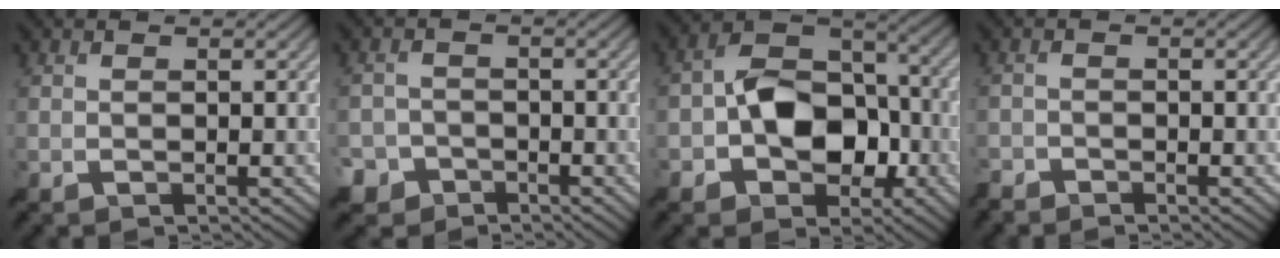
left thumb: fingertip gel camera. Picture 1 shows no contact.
{"total": 4.6, "force": [-3.1, 3.3, 0.8], "torque": [-0.009, -0.003, -0.064]}
{"total": 10.1, "force": [-2.6, 7.0, 6.8], "torque": [-0.119, 0.009, -0.063]}
{"total": 1.7, "force": [-1.6, 0.5, 0.1], "torque": [-0.003, -0.004, -0.042]}